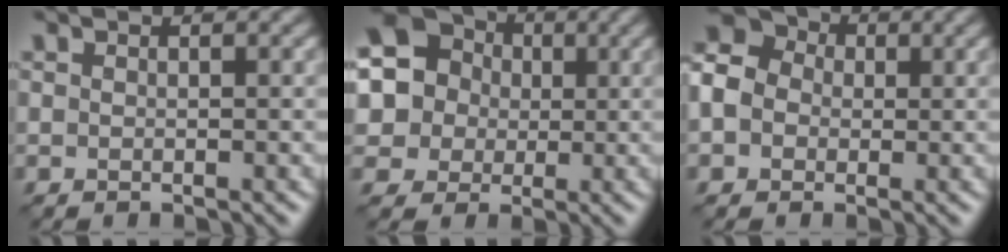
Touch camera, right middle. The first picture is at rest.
{"total": 13.5, "force": [4.0, 12.2, 4.3], "torque": [-0.132, 0.046, 0.053]}
{"total": 8.8, "force": [0.3, 7.7, 4.2], "torque": [-0.098, 0.036, -0.039]}